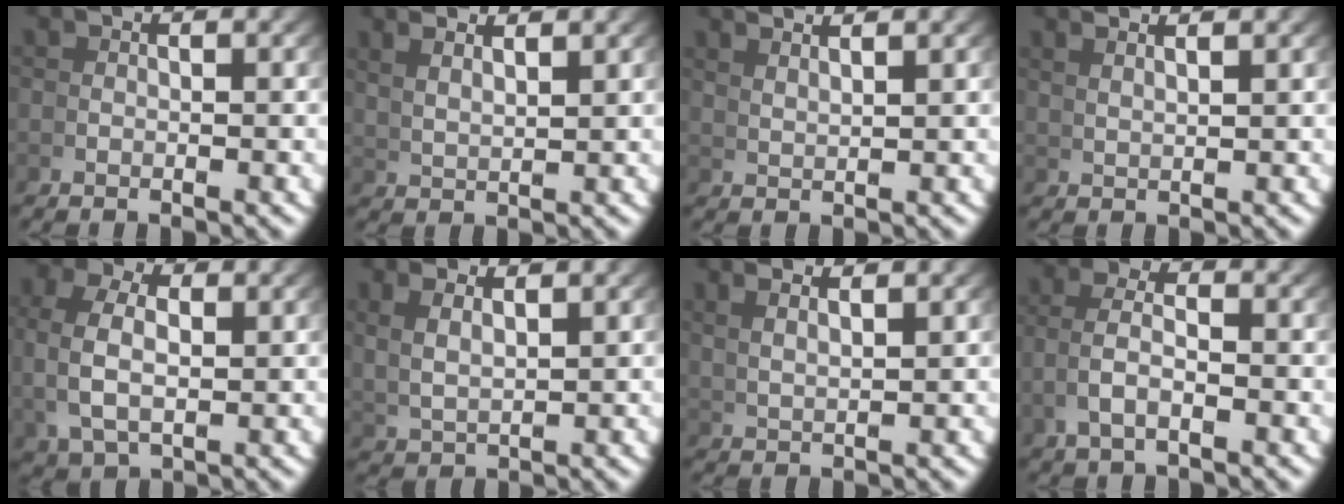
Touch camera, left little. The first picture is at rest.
{"total": 3.4, "force": [3.1, 0.1, 1.5], "torque": [-0.014, 0.008, 0.060]}
{"total": 3.3, "force": [3.1, -0.6, 0.9], "torque": [-0.005, 0.006, 0.061]}
{"total": 3.0, "force": [2.7, -0.6, 1.0], "torque": [-0.002, 0.009, 0.051]}
{"total": 3.9, "force": [1.2, 2.2, 3.0], "torque": [-0.072, -0.003, 0.033]}
{"total": 2.7, "force": [1.9, 0.9, 1.8], "torque": [-0.036, 0.000, 0.046]}
{"total": 3.2, "force": [2.8, 0.0, 1.6], "torque": [-0.014, 0.010, 0.054]}
{"total": 2.7, "force": [-0.2, 1.1, 2.4], "torque": [-0.059, -0.009, 0.003]}